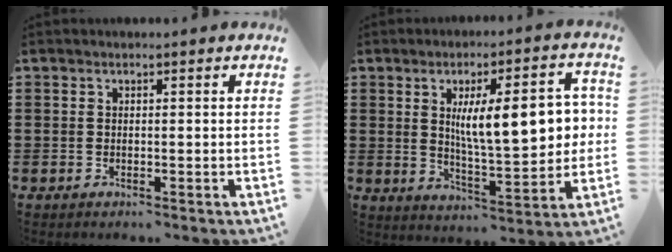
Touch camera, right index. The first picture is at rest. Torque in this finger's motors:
{"motor_torque": [2.14, 0.00, 1.05, 0.21]}